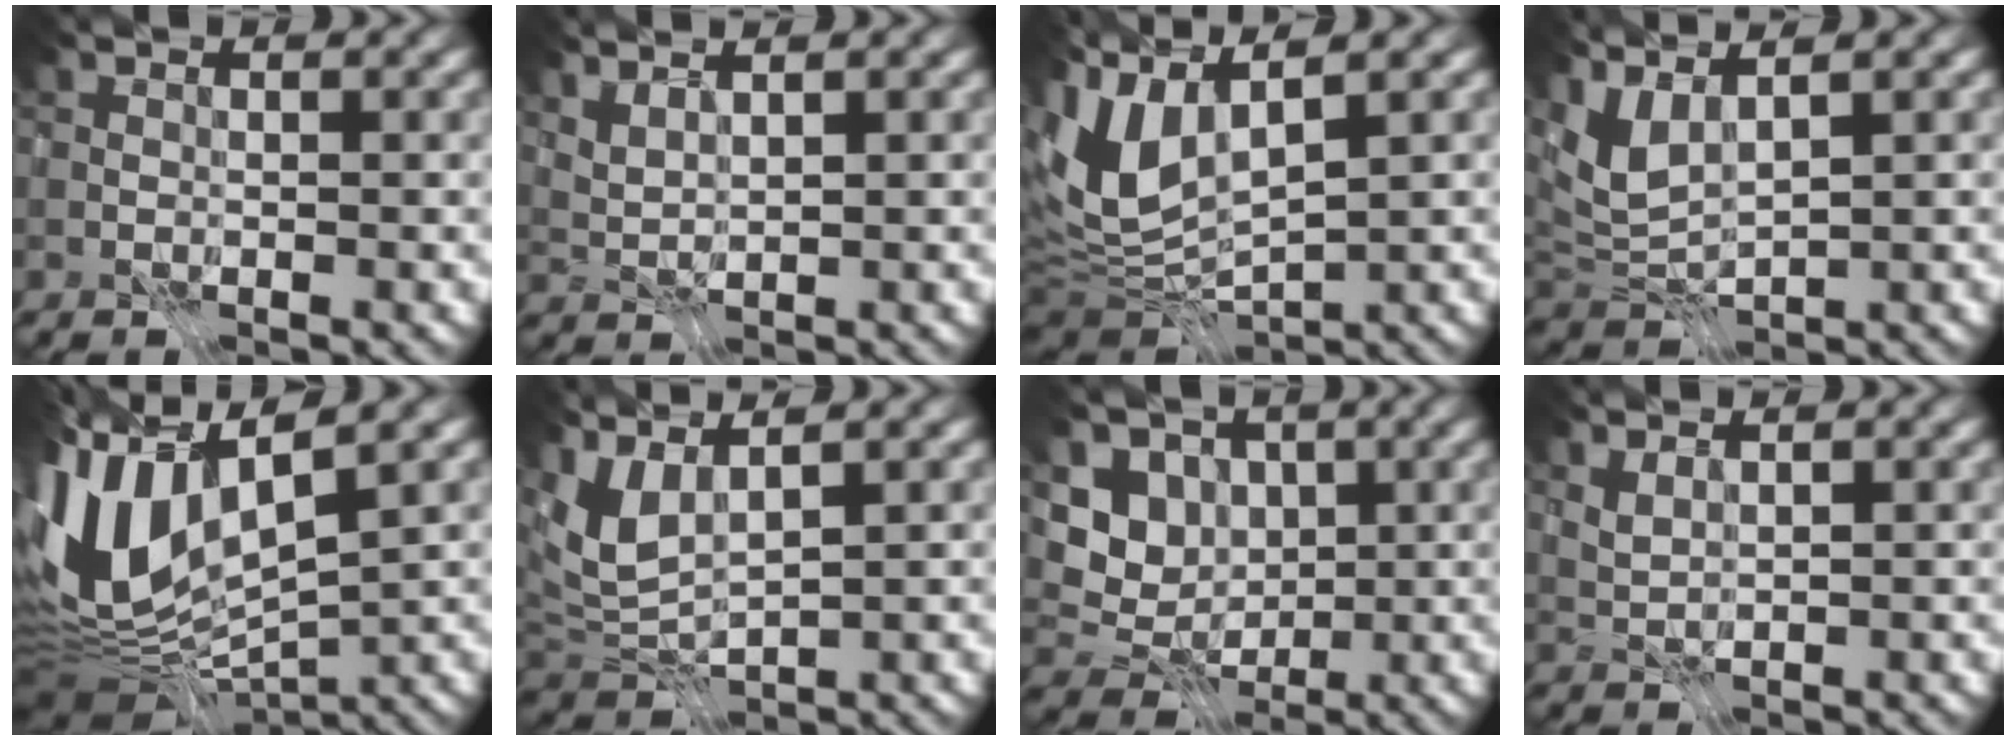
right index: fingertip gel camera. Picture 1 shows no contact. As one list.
[{"total": 2.1, "force": [1.8, 0.3, 1.0], "torque": [-0.025, -0.003, 0.039]}, {"total": 8.2, "force": [2.0, 3.6, 7.1], "torque": [-0.179, 0.002, 0.034]}, {"total": 4.2, "force": [2.1, 1.5, 3.3], "torque": [-0.085, 0.004, 0.041]}, {"total": 11.3, "force": [-0.1, 5.4, 10.0], "torque": [-0.223, -0.003, -0.005]}, {"total": 4.3, "force": [1.8, 1.7, 3.5], "torque": [-0.090, 0.002, 0.036]}, {"total": 4.8, "force": [0.7, 4.0, 2.6], "torque": [-0.049, -0.008, 0.001]}, {"total": 1.4, "force": [1.1, 0.1, 0.8], "torque": [-0.019, -0.002, 0.028]}]